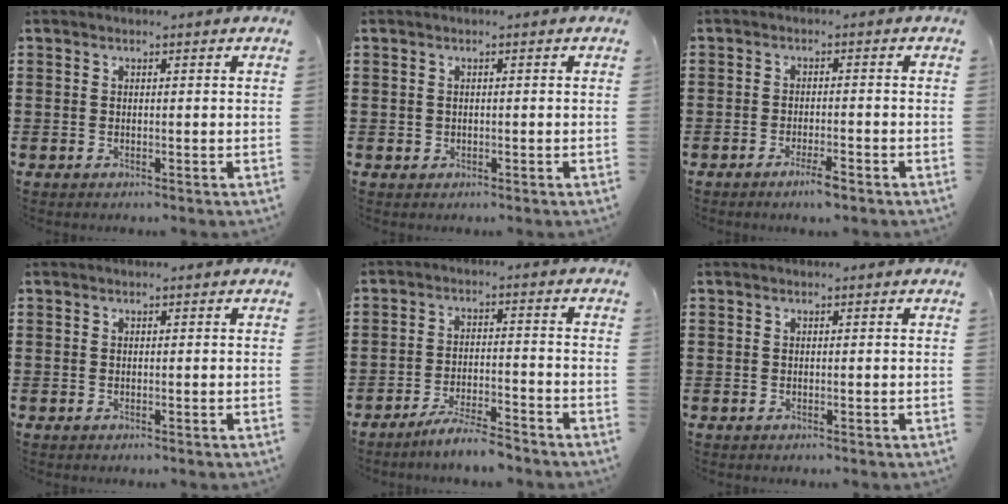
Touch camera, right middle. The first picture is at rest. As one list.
[{"total": 0.6, "force": [0.1, 0.6, 0.0], "torque": [-0.002, 0.005, 0.000]}, {"total": 2.9, "force": [-1.9, 0.5, 2.1], "torque": [-0.033, 0.002, -0.033]}, {"total": 0.0}, {"total": 5.0, "force": [-4.6, -0.1, 1.8], "torque": [-0.037, -0.004, -0.090]}, {"total": 0.0}]